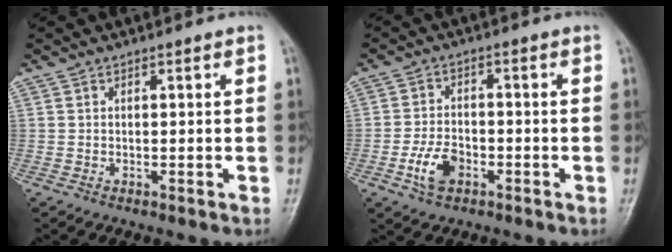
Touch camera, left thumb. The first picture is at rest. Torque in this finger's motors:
{"motor_torque": [0.30, 0.43, 0.64, 0.35, 0.07]}